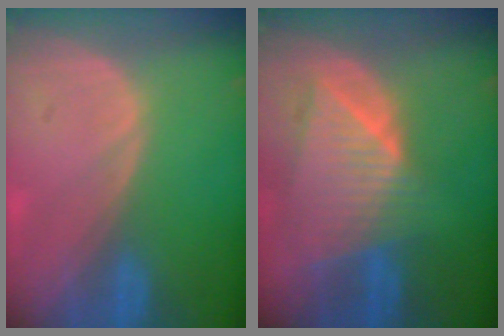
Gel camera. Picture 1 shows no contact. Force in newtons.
{"total": 8.9, "press": 7.9, "slide": 4.2}